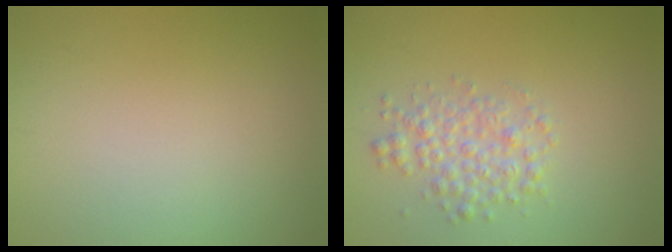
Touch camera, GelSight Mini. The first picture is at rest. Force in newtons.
{"total": 2.8, "press": 2.8, "slide": 0.1}